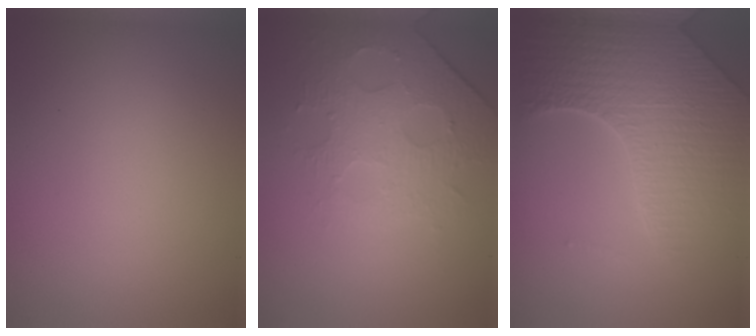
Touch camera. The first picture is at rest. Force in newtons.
{"total": 4.5, "press": 3.3, "slide": 3.0}
{"total": 8.0, "press": 5.8, "slide": 5.5}